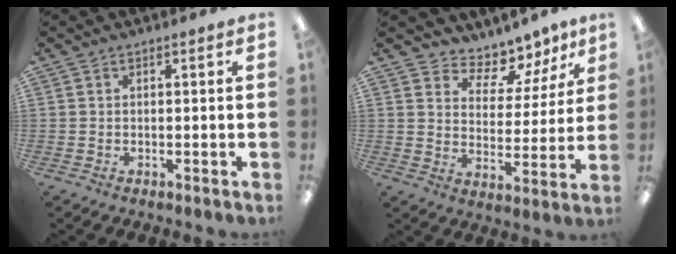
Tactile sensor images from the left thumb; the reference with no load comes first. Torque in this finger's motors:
{"motor_torque": [0.19, 0.24, -0.33, 0.06, -0.03]}